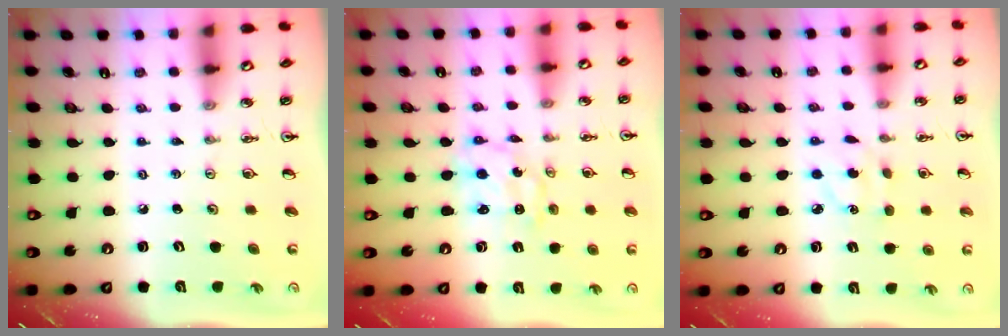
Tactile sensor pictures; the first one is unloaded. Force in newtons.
{"total": 2.7, "press": 2.7, "slide": 0.3}
{"total": 3.9, "press": 3.9, "slide": 0.5}